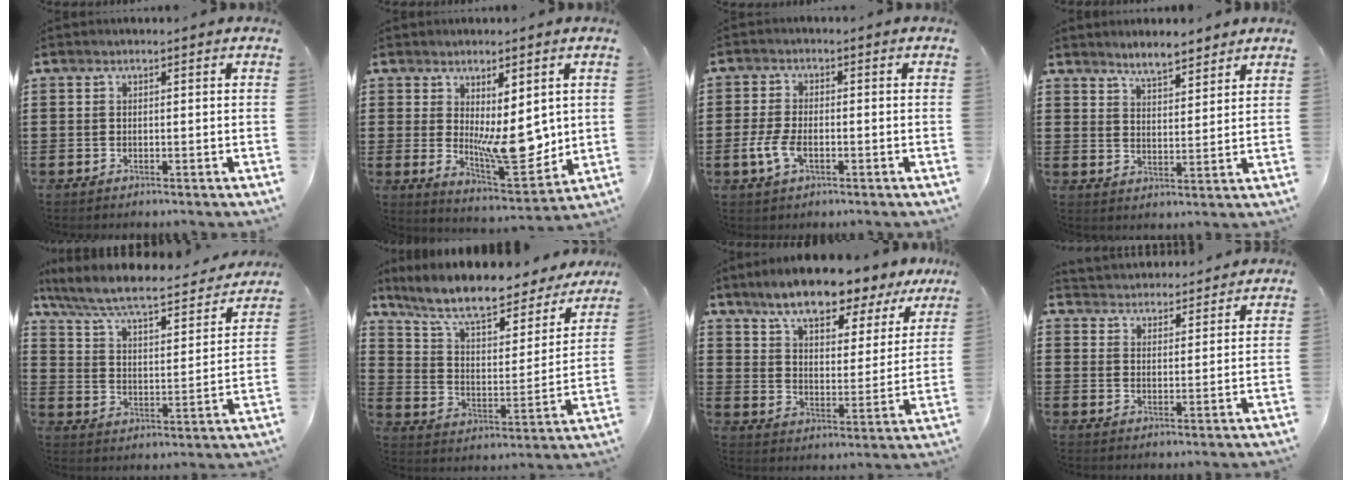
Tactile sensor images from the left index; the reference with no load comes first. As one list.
[{"total": 8.6, "force": [0.6, 3.8, 7.7], "torque": [-0.120, -0.015, 0.015]}, {"total": 4.6, "force": [-1.6, 2.2, 3.7], "torque": [-0.090, -0.003, -0.036]}, {"total": 4.4, "force": [4.2, 0.5, 1.0], "torque": [-0.033, -0.010, 0.078]}, {"total": 7.1, "force": [6.3, 0.7, 3.3], "torque": [-0.093, -0.043, 0.101]}, {"total": 9.9, "force": [8.6, 1.5, 4.8], "torque": [-0.127, -0.054, 0.148]}, {"total": 9.1, "force": [8.0, 1.2, 4.2], "torque": [-0.099, -0.039, 0.135]}, {"total": 3.7, "force": [3.6, 0.3, -0.6], "torque": [-0.005, -0.020, 0.065]}]